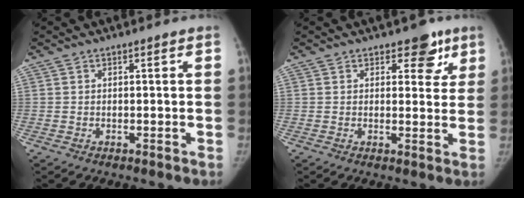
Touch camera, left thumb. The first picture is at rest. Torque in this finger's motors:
{"motor_torque": [0.74, 0.12, 0.61, -0.53, 0.08]}